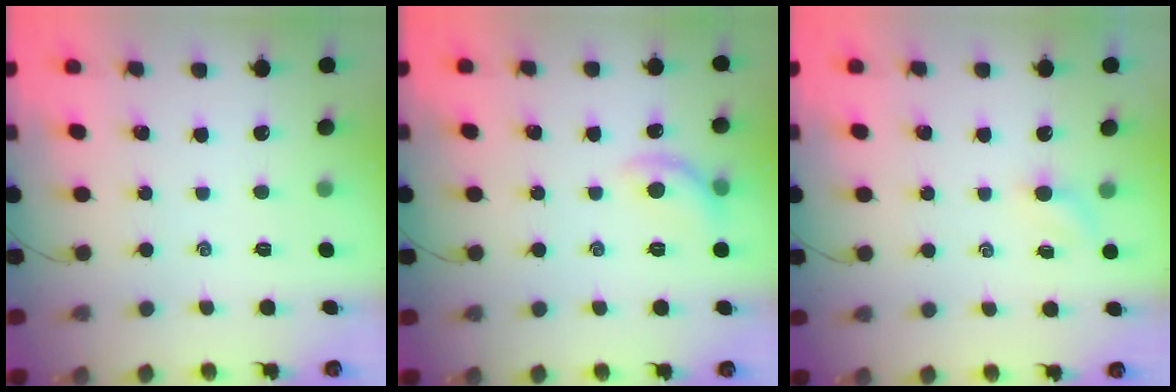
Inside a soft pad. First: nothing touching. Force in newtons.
{"total": 7.9, "press": 7.9, "slide": 0.6}
{"total": 2.6, "press": 2.4, "slide": 0.8}